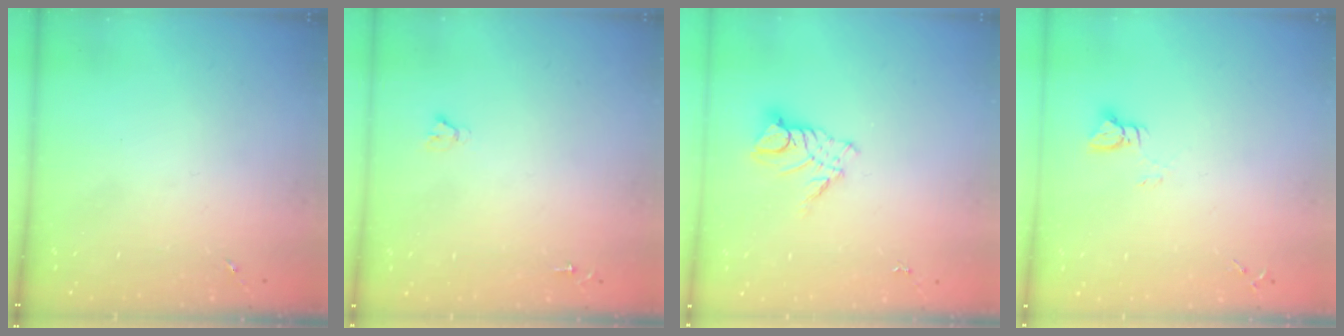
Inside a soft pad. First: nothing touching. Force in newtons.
{"total": 1.8, "press": 1.8, "slide": 0.1}
{"total": 8.9, "press": 8.9, "slide": 0.8}
{"total": 2.9, "press": 2.9, "slide": 0.2}